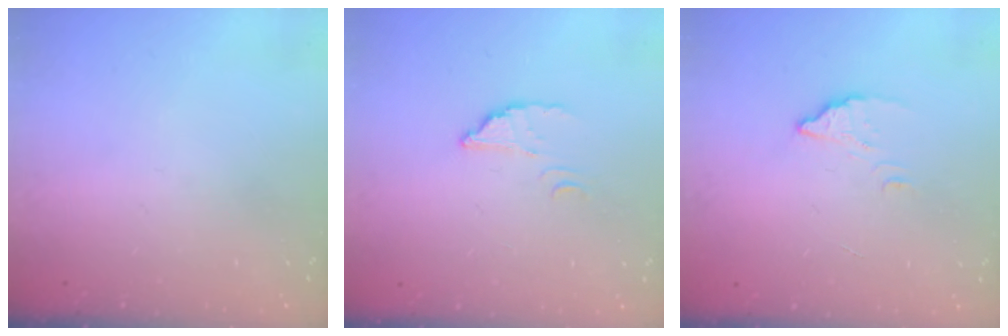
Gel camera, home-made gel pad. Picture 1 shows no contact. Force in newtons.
{"total": 2.5, "press": 2.5, "slide": 0.2}
{"total": 3.5, "press": 3.5, "slide": 0.5}